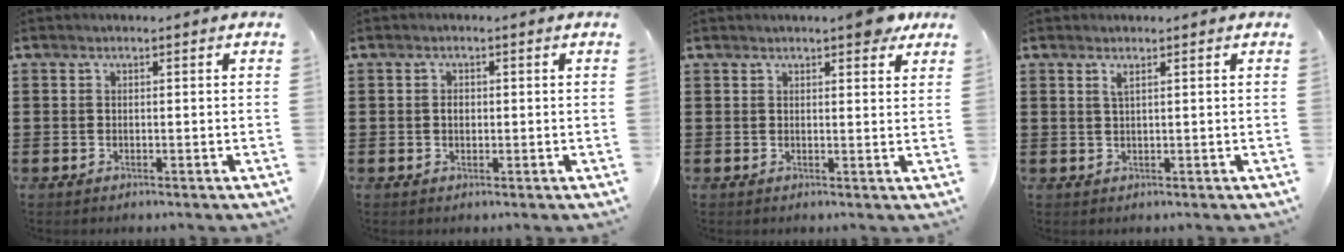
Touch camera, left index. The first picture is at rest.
{"total": 1.3, "force": [0.0, 0.9, 1.0], "torque": [-0.022, 0.005, -0.001]}
{"total": 4.1, "force": [3.2, 1.1, 2.4], "torque": [-0.030, -0.005, 0.053]}
{"total": 1.4, "force": [0.8, 0.2, 1.2], "torque": [-0.026, 0.001, 0.013]}